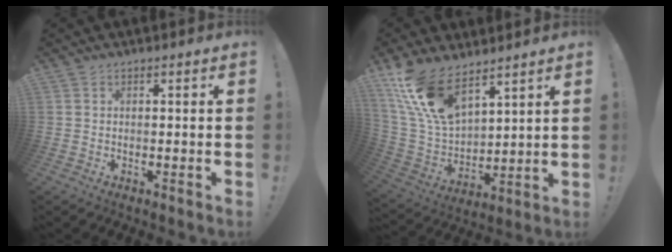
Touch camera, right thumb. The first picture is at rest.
{"total": 16.8, "force": [11.7, 7.6, 9.3], "torque": [-0.198, -0.073, 0.224]}